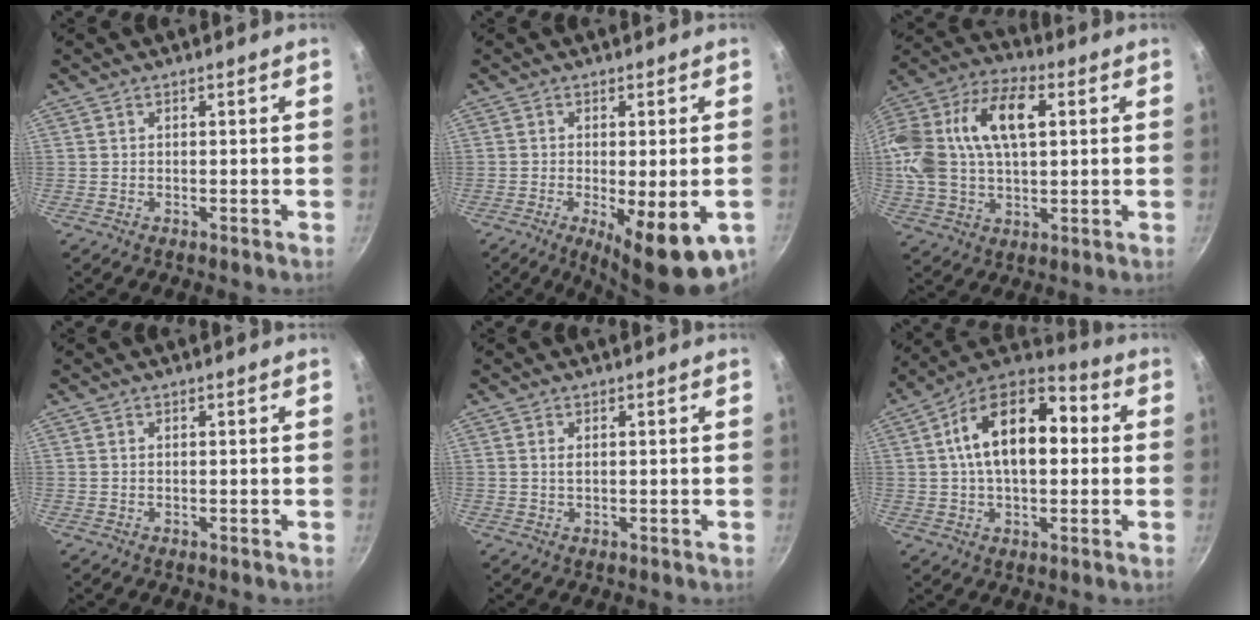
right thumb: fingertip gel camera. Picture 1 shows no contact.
{"total": 14.2, "force": [-5.7, 4.7, 12.2], "torque": [-0.143, -0.009, -0.070]}
{"total": 23.1, "force": [4.6, 13.0, 18.5], "torque": [-0.396, 0.028, 0.077]}
{"total": 0.0}
{"total": 1.1, "force": [0.3, 0.5, 1.0], "torque": [-0.021, 0.000, 0.009]}
{"total": 18.0, "force": [2.5, 10.2, 14.6], "torque": [-0.220, 0.035, 0.030]}